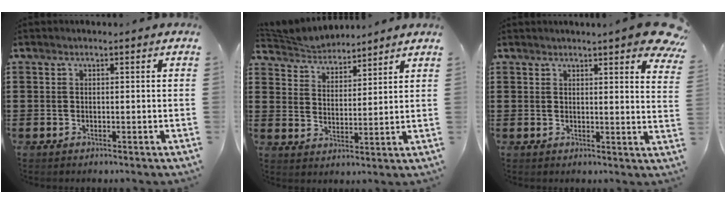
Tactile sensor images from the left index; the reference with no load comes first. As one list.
[{"total": 4.1, "force": [4.0, 0.7, -0.2], "torque": [-0.017, -0.018, 0.070]}, {"total": 4.8, "force": [4.1, -0.2, 2.6], "torque": [-0.039, -0.019, 0.069]}]